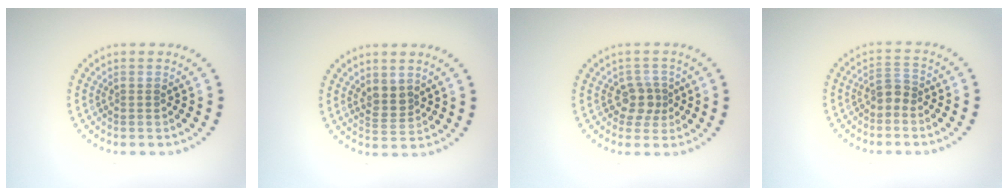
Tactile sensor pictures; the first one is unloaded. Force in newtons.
{"total": 2.1, "press": 1.8, "slide": 1.0}
{"total": 2.2, "press": 1.8, "slide": 1.3}
{"total": 1.8, "press": 1.5, "slide": 1.0}